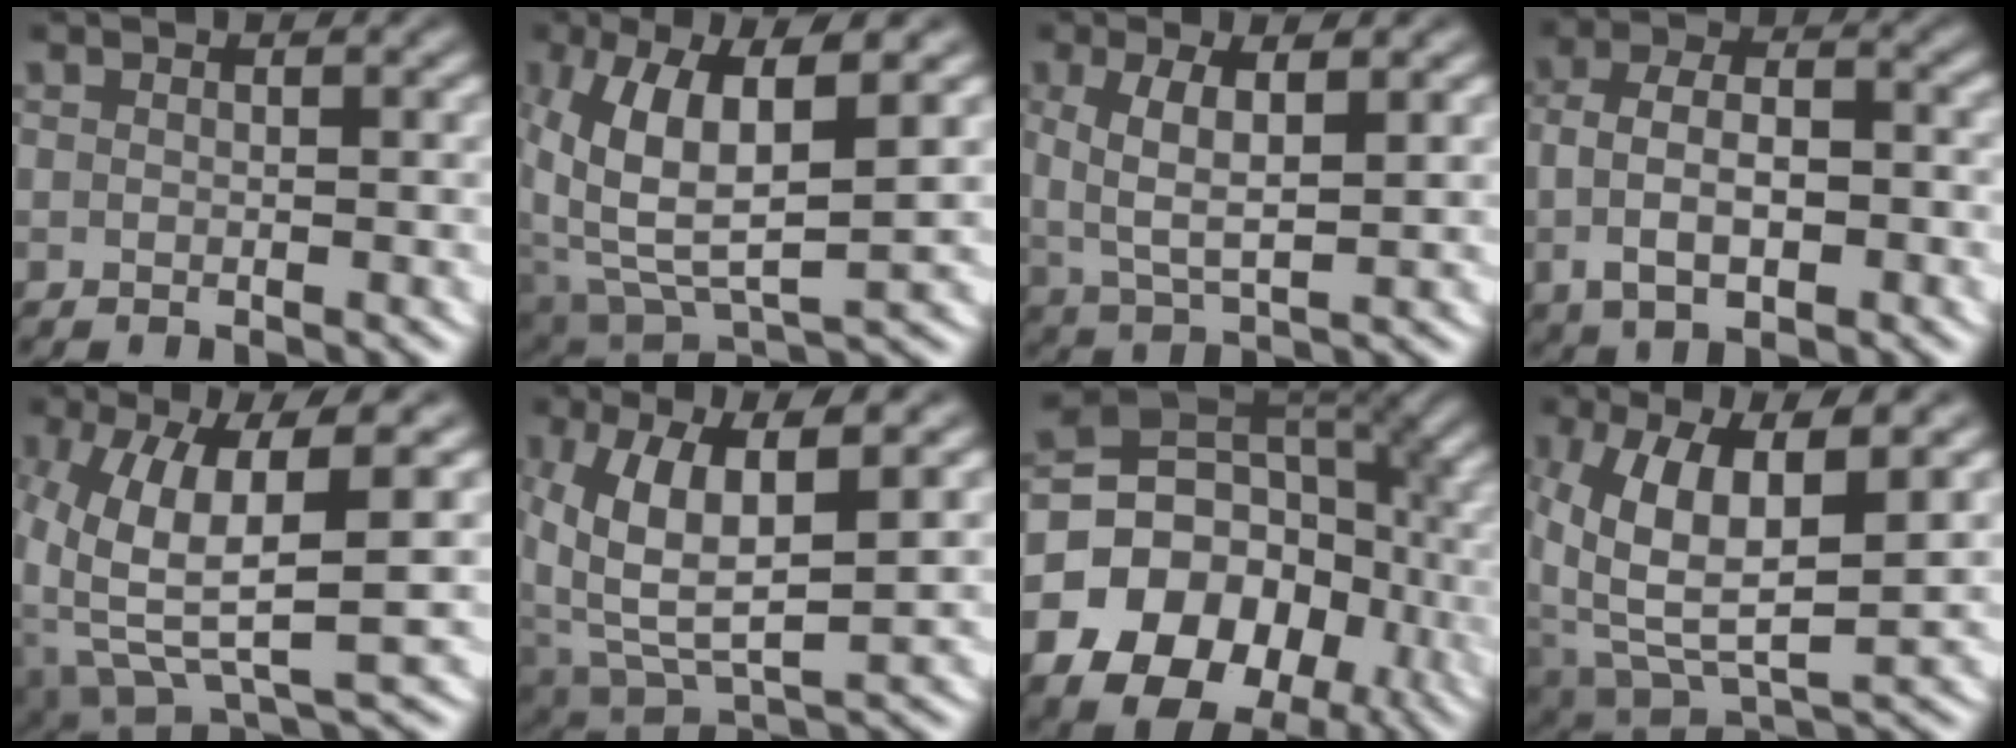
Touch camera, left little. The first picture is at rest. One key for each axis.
{"total": 10.1, "fx": 0.1, "fy": 6.0, "fz": 8.1, "tx": -0.169, "ty": -0.029, "tz": 0.023}
{"total": 4.1, "fx": 0.6, "fy": 1.8, "fz": 3.6, "tx": -0.083, "ty": -0.013, "tz": 0.024}
{"total": 5.8, "fx": -1.2, "fy": 3.3, "fz": 4.6, "tx": -0.079, "ty": -0.003, "tz": -0.018}
{"total": 9.9, "fx": -0.7, "fy": 5.2, "fz": 8.4, "tx": -0.165, "ty": -0.028, "tz": 0.009}
{"total": 9.0, "fx": 0.2, "fy": 5.5, "fz": 7.2, "tx": -0.153, "ty": -0.029, "tz": 0.024}
{"total": 18.9, "fx": -3.7, "fy": 15.2, "fz": 10.6, "tx": -0.213, "ty": -0.052, "tz": -0.052}
{"total": 10.0, "fx": -0.4, "fy": 6.0, "fz": 8.0, "tx": -0.164, "ty": -0.036, "tz": 0.018}